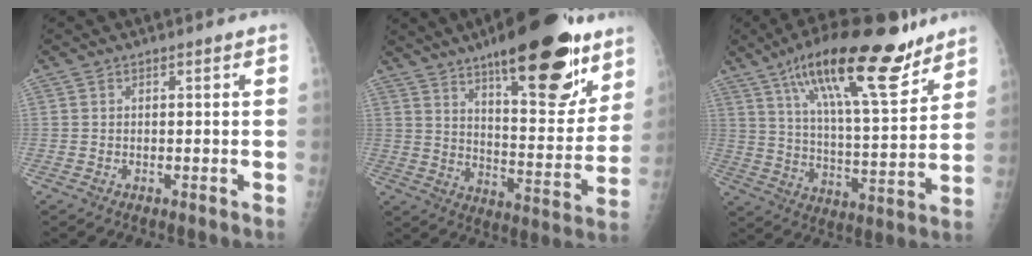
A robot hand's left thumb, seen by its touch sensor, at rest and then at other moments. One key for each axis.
{"total": 25.4, "fx": 16.0, "fy": 8.2, "fz": 17.9, "tx": -0.218, "ty": -0.070, "tz": 0.240}
{"total": 22.9, "fx": 15.1, "fy": 6.0, "fz": 16.2, "tx": -0.248, "ty": -0.055, "tz": 0.249}